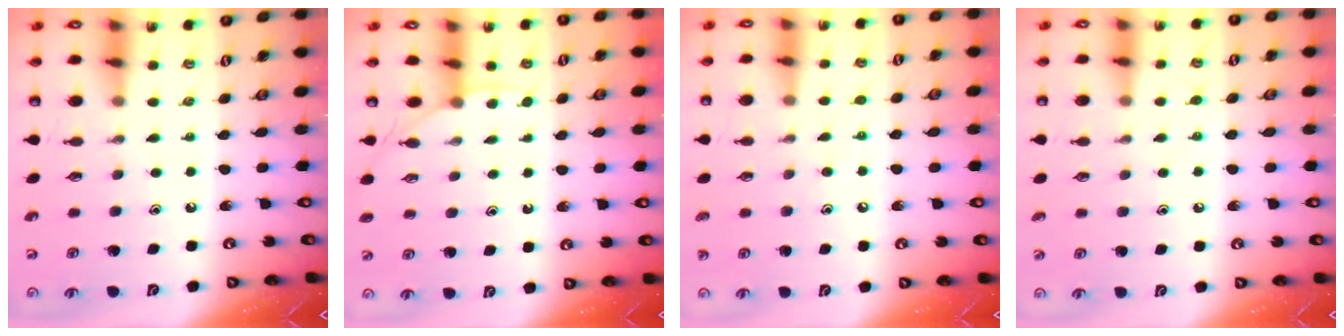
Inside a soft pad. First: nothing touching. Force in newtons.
{"total": 3.1, "press": 3.1, "slide": 0.4}
{"total": 6.1, "press": 6.1, "slide": 0.7}
{"total": 4.8, "press": 4.7, "slide": 0.7}